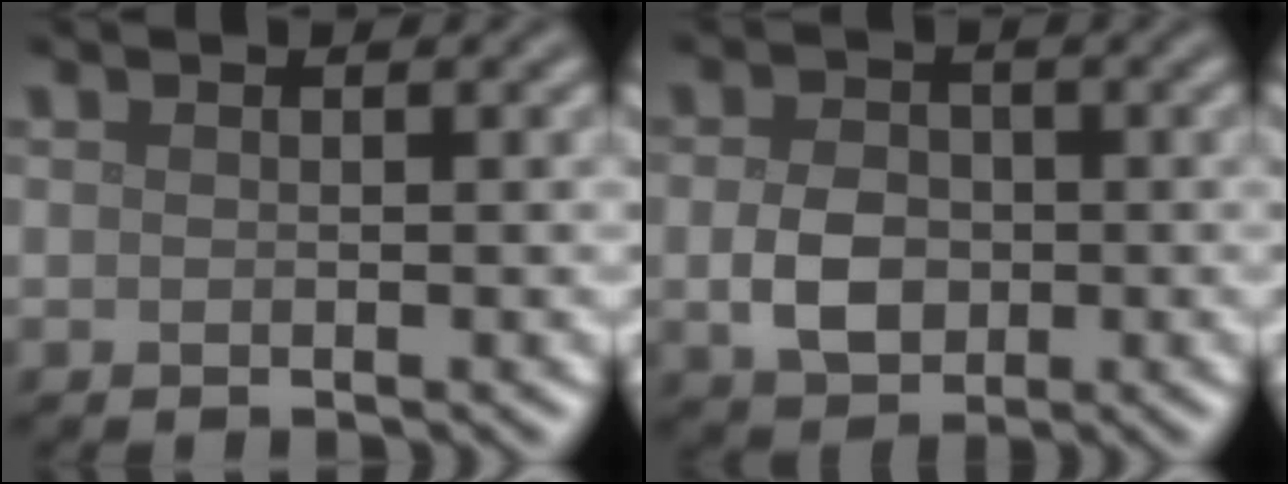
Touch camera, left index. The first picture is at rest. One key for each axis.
{"total": 3.8, "fx": -0.5, "fy": 2.9, "fz": 2.5, "tx": -0.048, "ty": -0.001, "tz": -0.013}